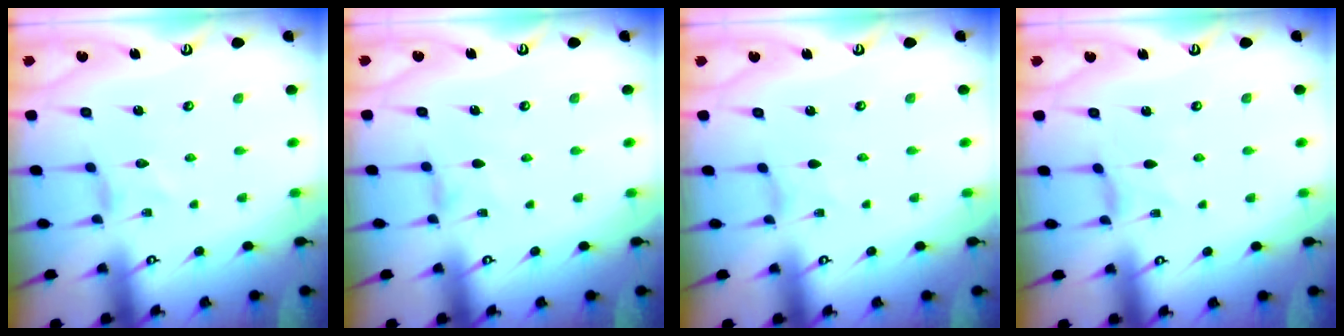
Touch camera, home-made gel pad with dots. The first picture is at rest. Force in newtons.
{"total": 0.9, "press": 0.8, "slide": 0.4}
{"total": 0.0}
{"total": 0.0}